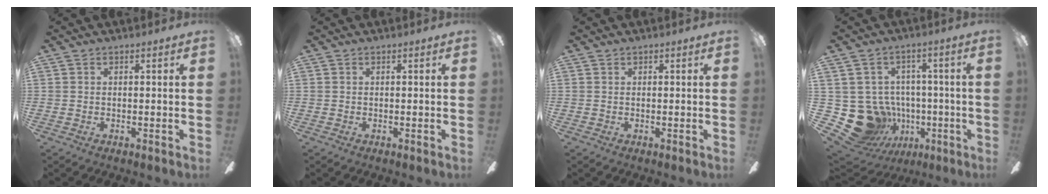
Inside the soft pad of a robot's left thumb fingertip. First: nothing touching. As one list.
[{"total": 0.0}, {"total": 0.0}, {"total": 14.9, "force": [-4.1, 13.1, 5.6], "torque": [-0.145, 0.013, -0.045]}]